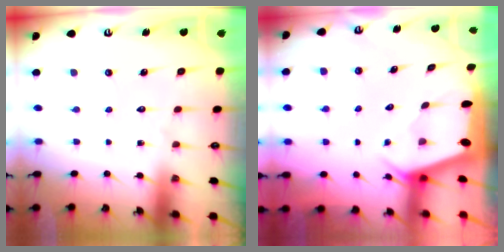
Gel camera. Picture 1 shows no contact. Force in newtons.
{"total": 1.8, "press": 1.8, "slide": 0.3}